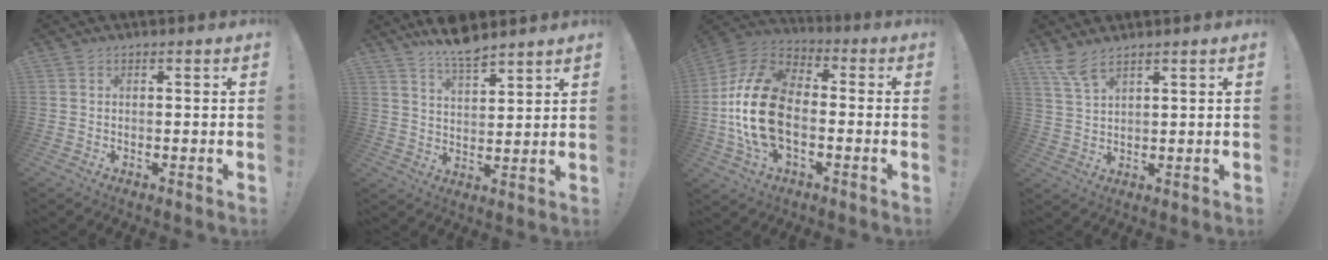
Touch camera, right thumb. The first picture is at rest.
{"total": 8.3, "force": [7.0, 2.1, 3.9], "torque": [-0.068, -0.048, 0.127]}
{"total": 21.6, "force": [-3.3, 13.4, 16.6], "torque": [-0.321, 0.034, -0.044]}
{"total": 5.6, "force": [4.4, 1.1, 3.3], "torque": [-0.072, -0.020, 0.081]}